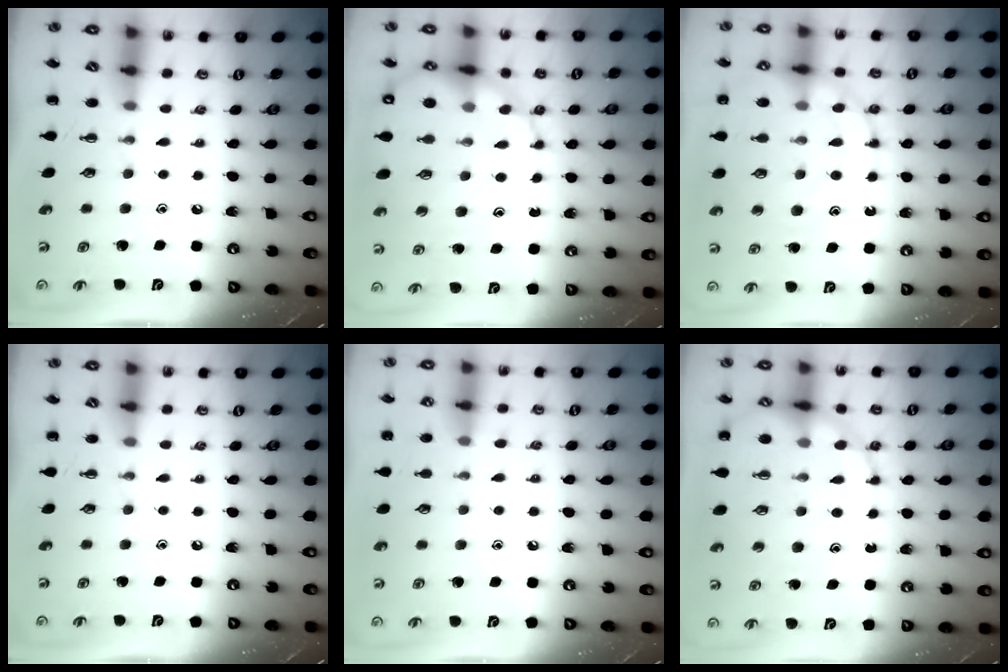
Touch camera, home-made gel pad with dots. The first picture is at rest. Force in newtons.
{"total": 13.6, "press": 13.1, "slide": 3.4}
{"total": 15.7, "press": 15.6, "slide": 1.9}
{"total": 0.0}
{"total": 7.1, "press": 6.6, "slide": 2.6}
{"total": 14.4, "press": 14.2, "slide": 2.3}